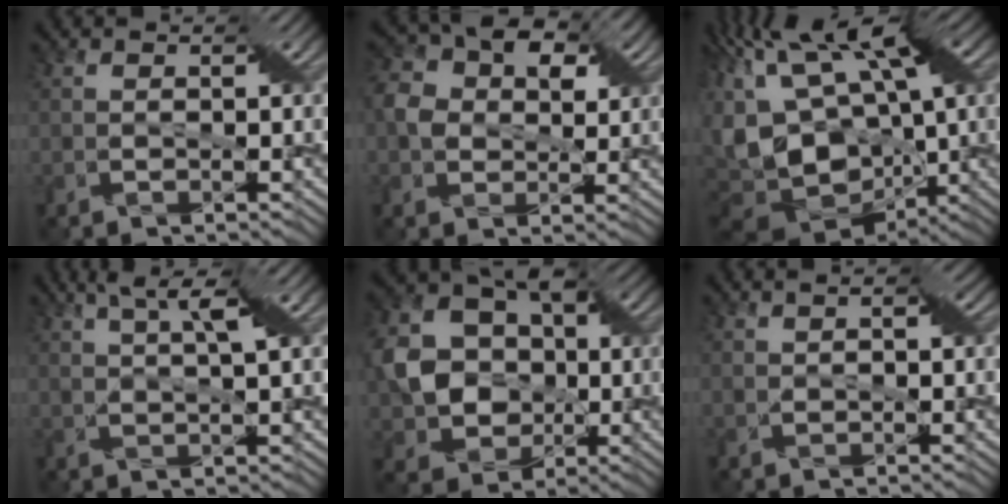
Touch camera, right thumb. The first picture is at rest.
{"total": 6.5, "force": [1.5, 5.2, 3.7], "torque": [-0.079, 0.007, 0.017]}
{"total": 18.2, "force": [-1.1, 9.8, 15.3], "torque": [-0.298, 0.011, -0.003]}
{"total": 4.8, "force": [2.7, 0.4, 3.9], "torque": [-0.073, 0.009, 0.048]}
{"total": 10.0, "force": [-0.3, 8.5, 5.2], "torque": [-0.124, -0.002, -0.013]}
{"total": 1.7, "force": [0.5, 0.8, 1.4], "torque": [-0.016, 0.000, 0.013]}